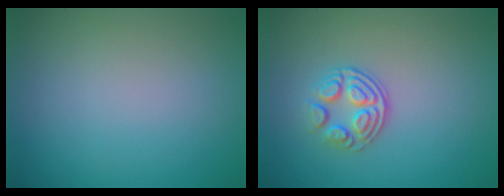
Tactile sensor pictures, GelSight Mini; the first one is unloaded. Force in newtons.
{"total": 3.1, "press": 2.5, "slide": 1.9}